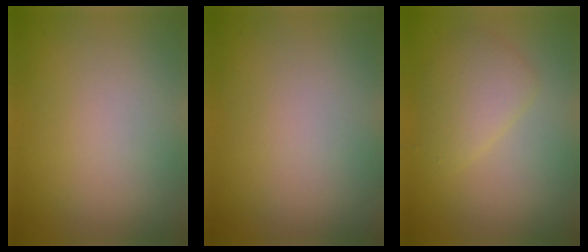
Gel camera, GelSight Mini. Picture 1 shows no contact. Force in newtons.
{"total": 0.0}
{"total": 2.7, "press": 2.7, "slide": 0.2}